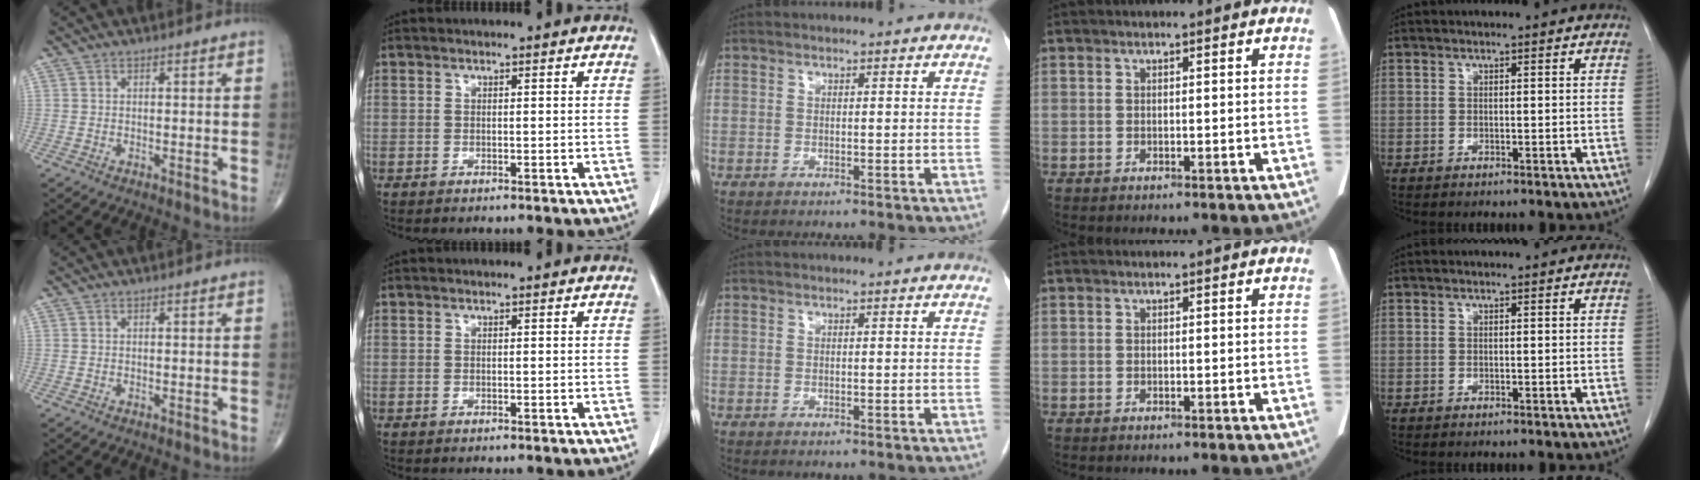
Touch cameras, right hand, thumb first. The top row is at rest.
{}